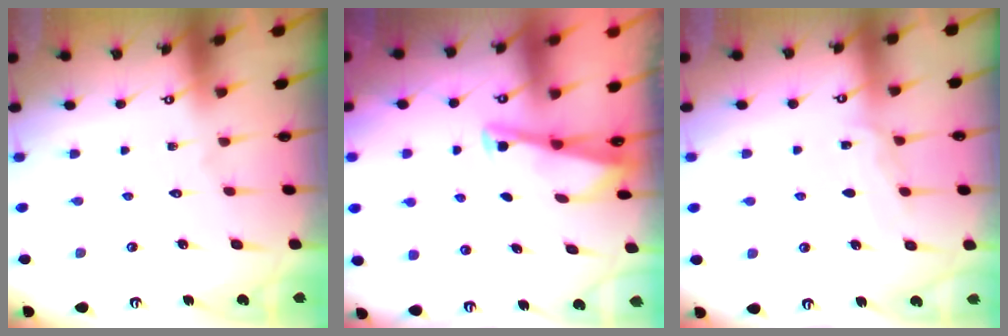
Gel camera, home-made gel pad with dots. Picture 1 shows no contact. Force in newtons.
{"total": 2.9, "press": 2.9, "slide": 0.4}
{"total": 5.7, "press": 5.7, "slide": 0.5}